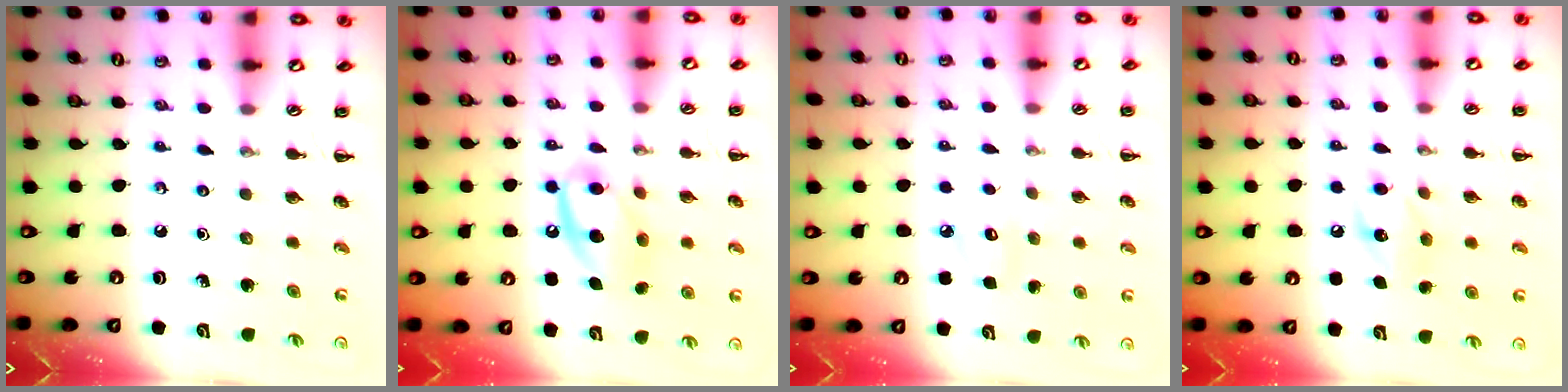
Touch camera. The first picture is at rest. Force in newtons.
{"total": 13.3, "press": 13.1, "slide": 2.1}
{"total": 6.2, "press": 6.0, "slide": 1.8}
{"total": 9.4, "press": 9.3, "slide": 1.1}